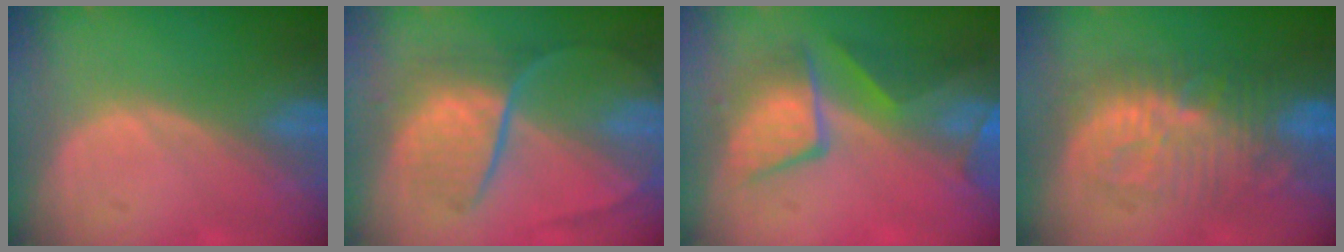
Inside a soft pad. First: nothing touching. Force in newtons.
{"total": 8.8, "press": 7.6, "slide": 4.6}
{"total": 9.7, "press": 8.6, "slide": 4.6}
{"total": 9.4, "press": 9.3, "slide": 1.4}